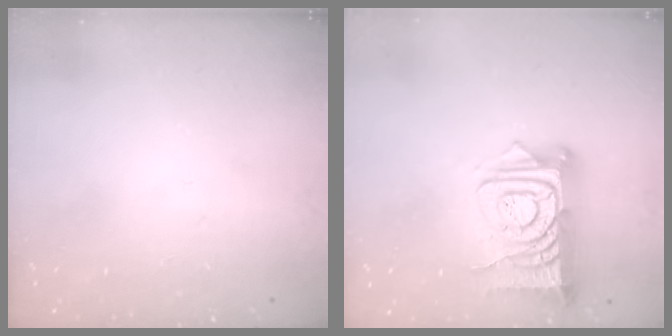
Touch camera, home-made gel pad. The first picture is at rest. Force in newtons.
{"total": 14.5, "press": 14.4, "slide": 1.6}